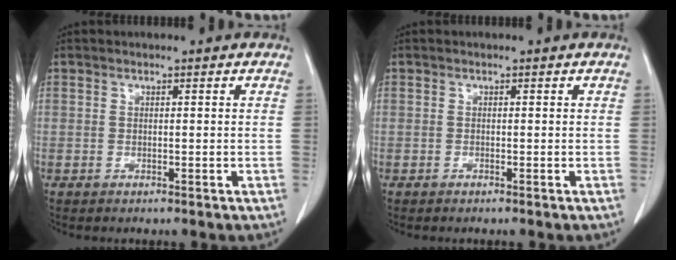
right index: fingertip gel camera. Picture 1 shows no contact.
{"total": 0.0}